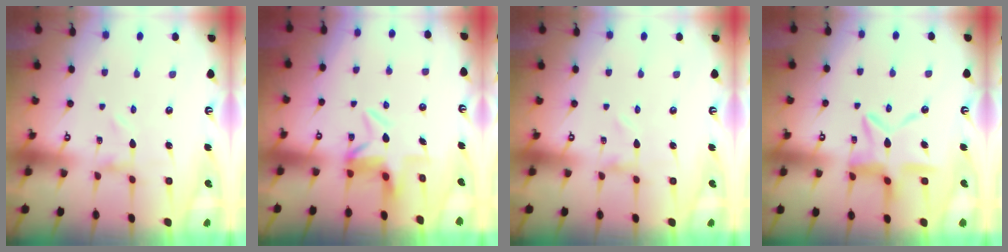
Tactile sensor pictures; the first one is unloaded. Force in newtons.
{"total": 5.3, "press": 4.9, "slide": 2.1}
{"total": 0.0}
{"total": 11.8, "press": 11.7, "slide": 1.2}